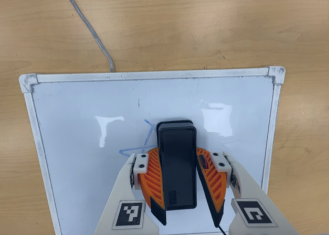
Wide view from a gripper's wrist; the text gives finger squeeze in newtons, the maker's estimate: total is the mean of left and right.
{"total": 13.9, "left": 15.3, "right": 12.6}